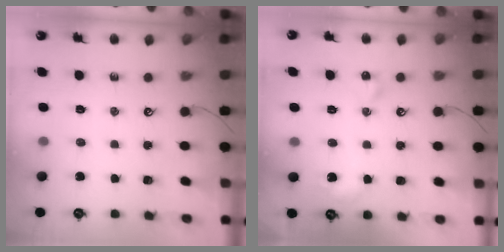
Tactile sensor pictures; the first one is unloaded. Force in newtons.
{"total": 5.7, "press": 5.7, "slide": 0.5}